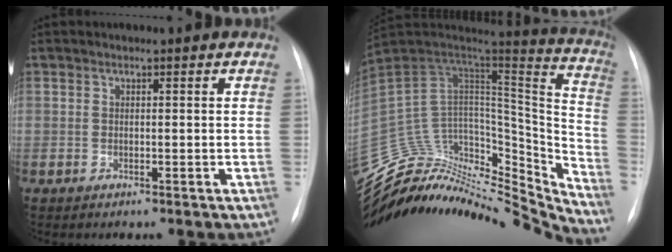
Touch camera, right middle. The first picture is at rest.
{"total": 34.6, "force": [-32.1, 8.7, 9.3], "torque": [-0.135, 0.030, -0.463]}